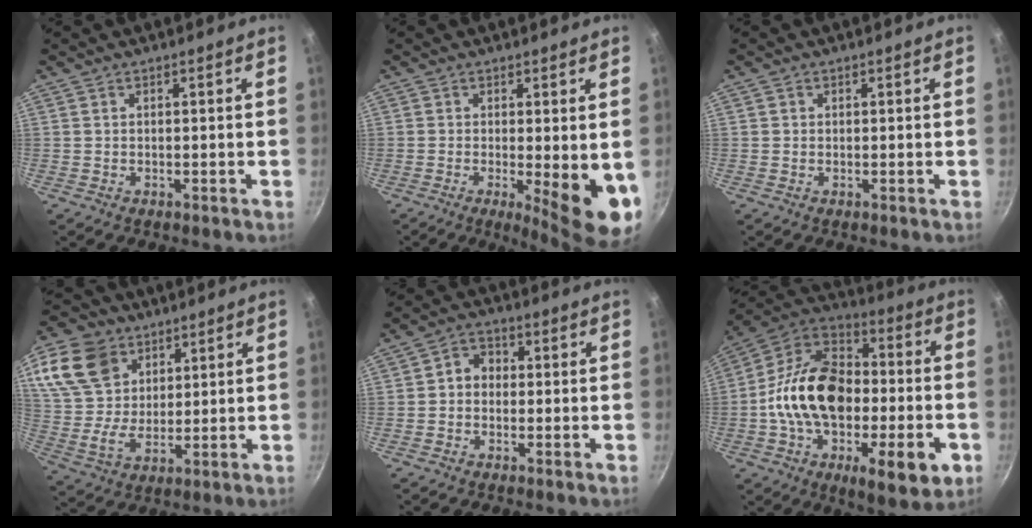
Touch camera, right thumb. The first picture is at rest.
{"total": 9.9, "force": [-1.5, 2.5, 9.4], "torque": [-0.110, -0.014, -0.011]}
{"total": 0.7, "force": [0.1, 0.6, 0.1], "torque": [0.003, -0.001, -0.001]}
{"total": 17.4, "force": [9.0, 12.2, 8.5], "torque": [-0.167, -0.016, 0.173]}
{"total": 4.2, "force": [-0.2, 3.7, 2.1], "torque": [-0.010, 0.012, -0.015]}
{"total": 28.9, "force": [-5.2, 15.7, 23.7], "torque": [-0.371, 0.033, -0.094]}